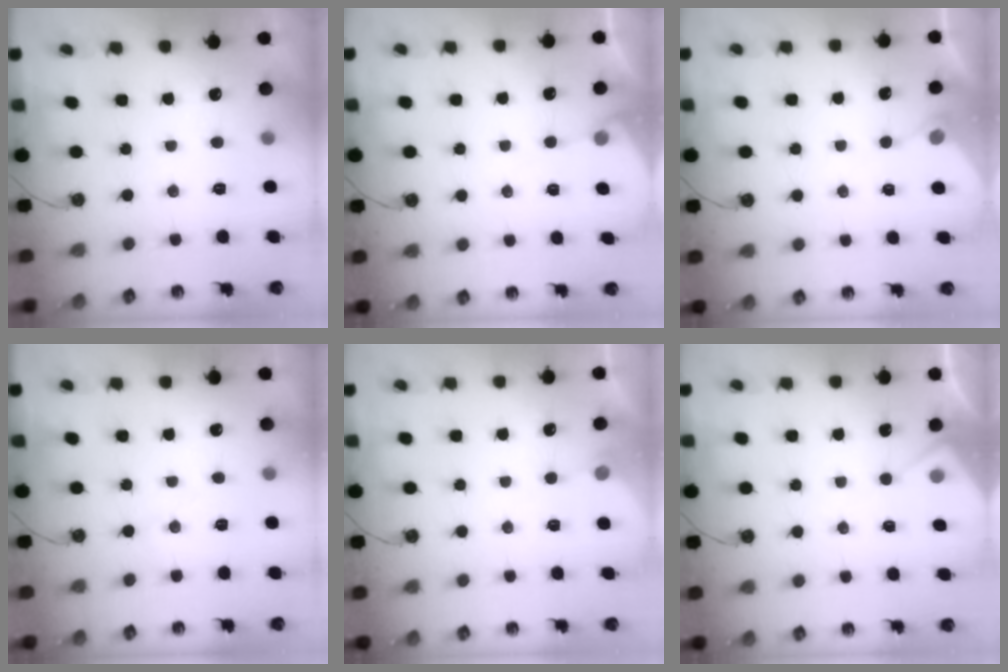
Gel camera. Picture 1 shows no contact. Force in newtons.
{"total": 4.4, "press": 4.3, "slide": 0.6}
{"total": 3.0, "press": 2.9, "slide": 0.4}
{"total": 3.0, "press": 3.0, "slide": 0.5}
{"total": 3.3, "press": 3.3, "slide": 0.5}
{"total": 5.1, "press": 5.1, "slide": 0.5}